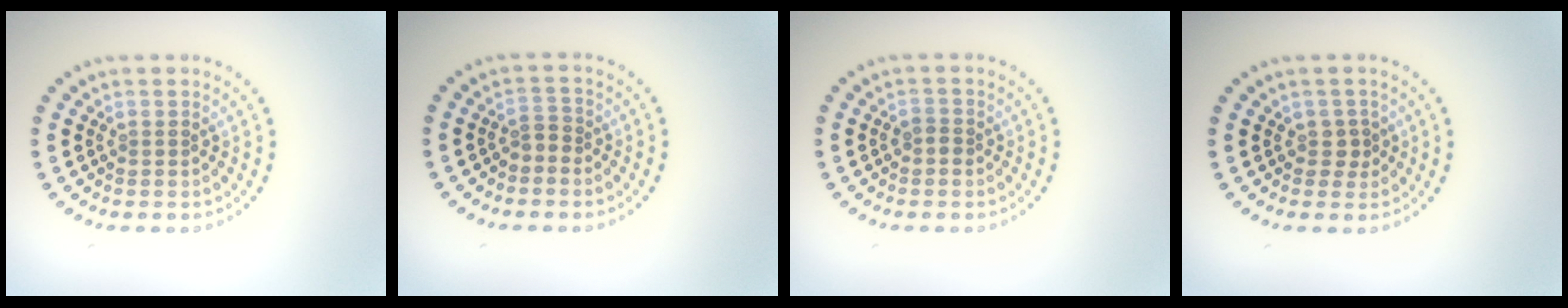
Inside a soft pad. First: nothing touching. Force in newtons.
{"total": 1.3, "press": 1.0, "slide": 0.8}
{"total": 0.9, "press": 0.8, "slide": 0.5}
{"total": 1.2, "press": 1.0, "slide": 0.7}